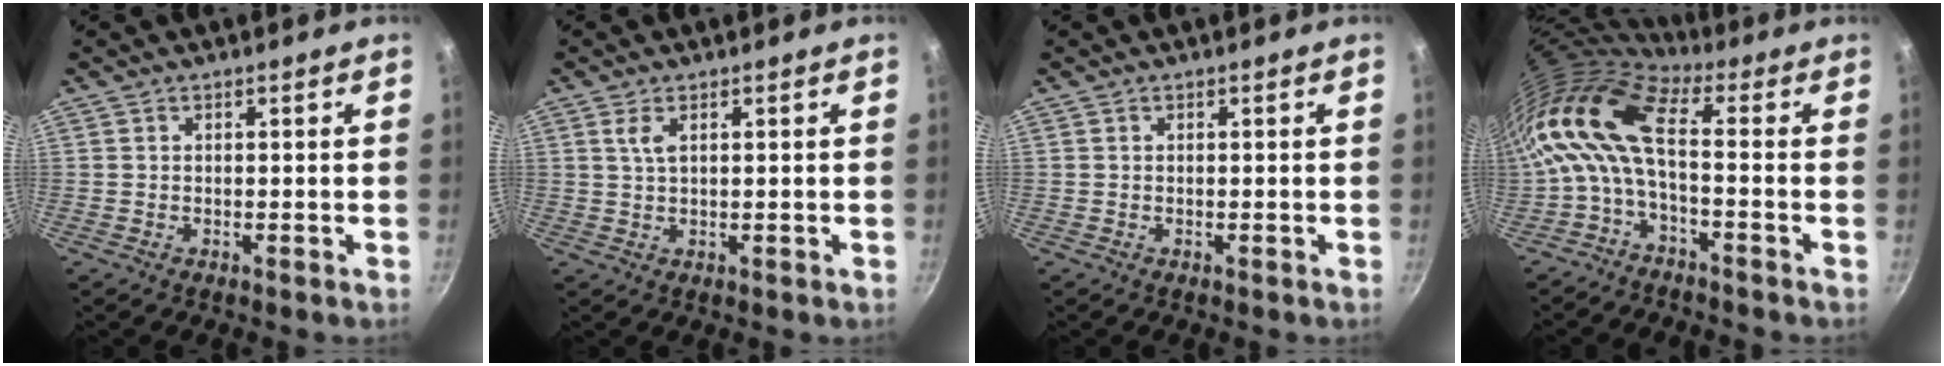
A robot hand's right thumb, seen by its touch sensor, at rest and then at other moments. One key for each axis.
{"total": 2.4, "fx": 0.9, "fy": 0.9, "fz": 2.0, "tx": -0.040, "ty": -0.003, "tz": 0.021}
{"total": 0.0}
{"total": 12.6, "fx": -0.3, "fy": 4.6, "fz": 11.8, "tx": -0.255, "ty": 0.020, "tz": -0.020}